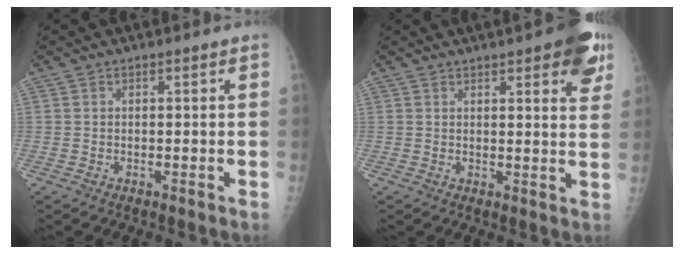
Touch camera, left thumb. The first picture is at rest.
{"total": 10.2, "force": [5.4, 2.9, 8.2], "torque": [-0.072, -0.015, 0.061]}